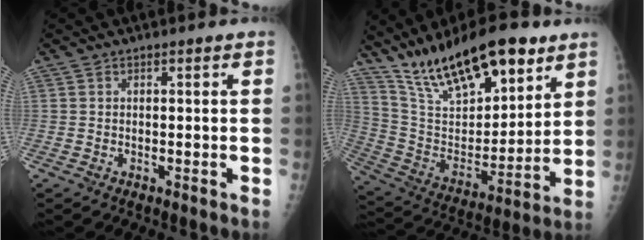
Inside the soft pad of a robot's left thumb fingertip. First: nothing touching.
{"total": 22.9, "force": [15.5, 8.5, 14.7], "torque": [-0.213, -0.053, 0.279]}